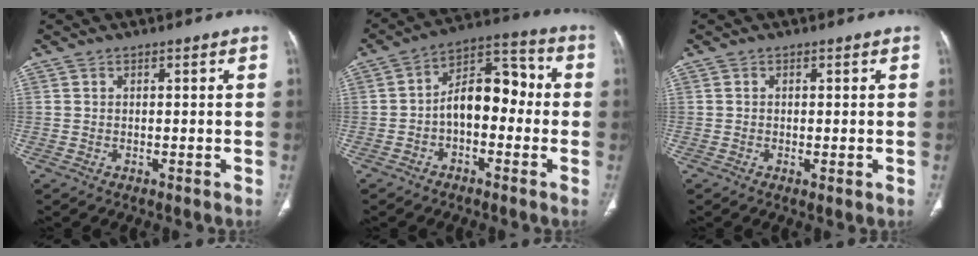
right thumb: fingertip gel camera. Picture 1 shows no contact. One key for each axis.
{"total": 11.0, "fx": -1.5, "fy": 6.7, "fz": 8.6, "tx": -0.104, "ty": 0.046, "tz": -0.039}
{"total": 1.0, "fx": -0.3, "fy": 0.3, "fz": 1.0, "tx": -0.021, "ty": -0.005, "tz": -0.005}